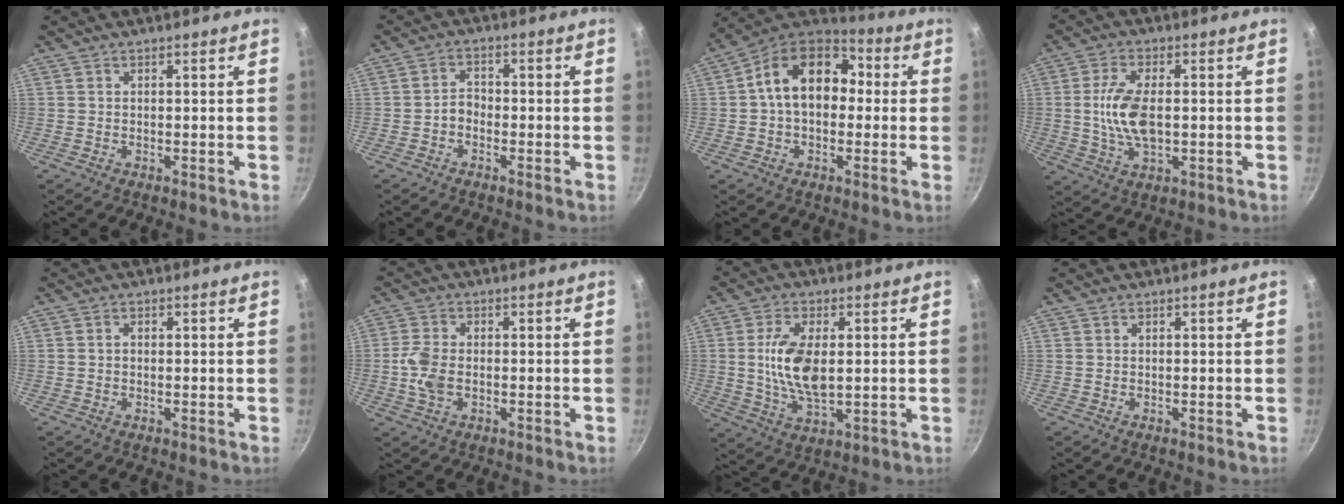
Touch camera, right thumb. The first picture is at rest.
{"total": 2.8, "force": [-1.4, 2.0, 1.5], "torque": [-0.017, 0.022, -0.029]}
{"total": 15.9, "force": [1.5, 11.1, 11.2], "torque": [-0.142, 0.039, 0.002]}
{"total": 9.7, "force": [0.0, 4.9, 8.3], "torque": [-0.160, 0.005, -0.001]}
{"total": 0.9, "force": [-0.1, 0.7, 0.6], "torque": [-0.009, 0.005, -0.001]}
{"total": 5.7, "force": [-1.0, 3.6, 4.3], "torque": [-0.091, 0.010, -0.024]}
{"total": 11.6, "force": [0.9, 6.0, 9.9], "torque": [-0.185, -0.002, 0.021]}
{"total": 0.0}